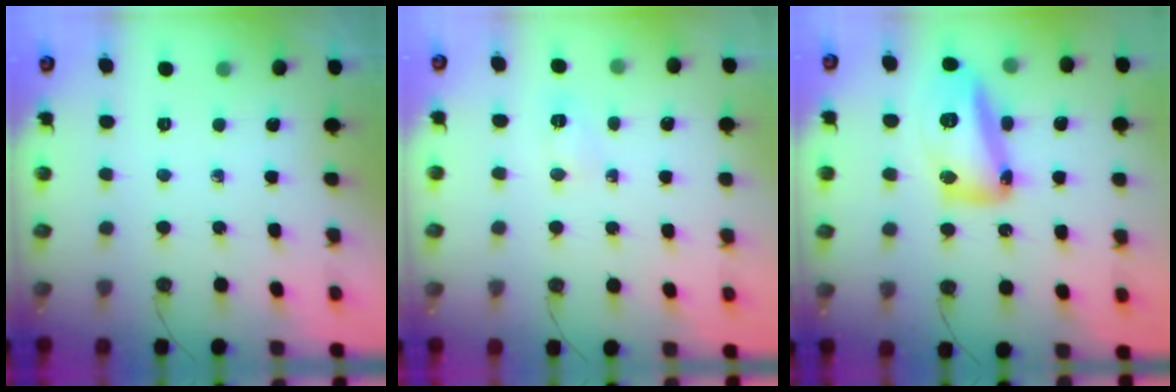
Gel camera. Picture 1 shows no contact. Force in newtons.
{"total": 16.2, "press": 4.9, "slide": 15.5}
{"total": 15.9, "press": 15.8, "slide": 1.4}